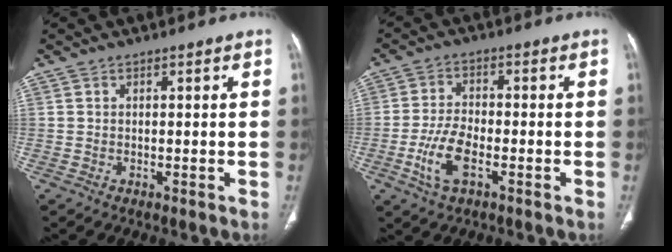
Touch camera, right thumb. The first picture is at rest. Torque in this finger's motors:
{"motor_torque": [-0.02, 0.35, 0.73, 0.11, 0.08]}